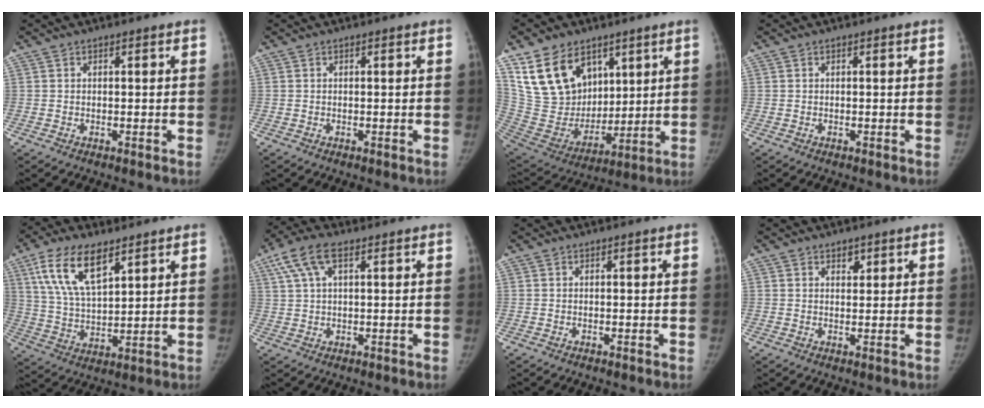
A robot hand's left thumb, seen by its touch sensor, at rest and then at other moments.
{"total": 0.0}
{"total": 18.7, "force": [10.0, 12.7, 9.5], "torque": [-0.140, -0.039, 0.209]}
{"total": 0.0}
{"total": 13.3, "force": [7.2, 5.9, 9.5], "torque": [-0.166, -0.022, 0.143]}
{"total": 7.3, "force": [3.3, 3.3, 5.6], "torque": [-0.126, 0.017, 0.065]}
{"total": 0.0}
{"total": 2.0, "force": [1.3, 1.2, 0.8], "torque": [0.001, -0.007, 0.019]}